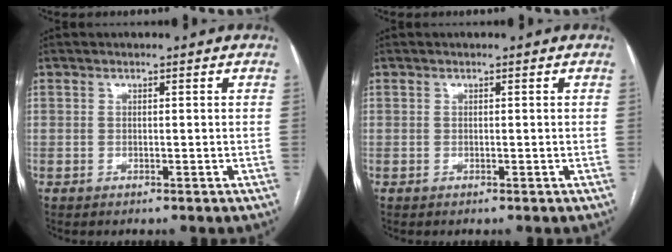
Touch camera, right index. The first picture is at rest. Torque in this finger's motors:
{"motor_torque": [0.00, 0.00, 0.00, 0.00]}